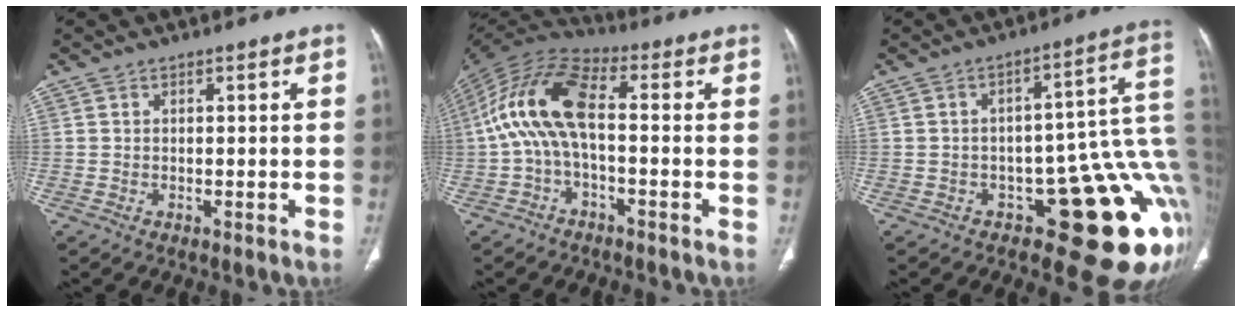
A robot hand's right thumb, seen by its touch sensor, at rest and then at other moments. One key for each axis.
{"total": 13.5, "fx": -0.7, "fy": 6.1, "fz": 12.0, "tx": -0.244, "ty": 0.042, "tz": -0.025}
{"total": 18.1, "fx": -4.8, "fy": 8.1, "fz": 15.5, "tx": -0.100, "ty": 0.045, "tz": -0.051}